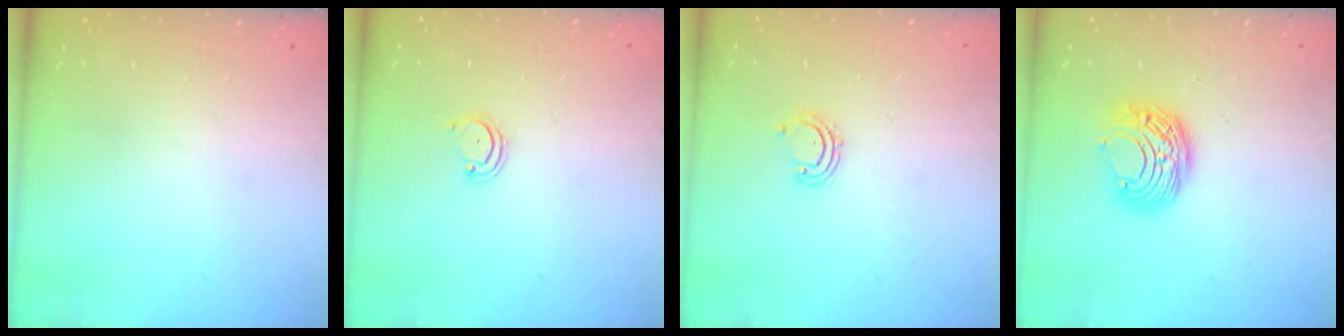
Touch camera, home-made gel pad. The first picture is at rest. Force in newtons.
{"total": 2.5, "press": 2.5, "slide": 0.2}
{"total": 3.5, "press": 3.5, "slide": 0.3}
{"total": 8.9, "press": 8.9, "slide": 0.5}